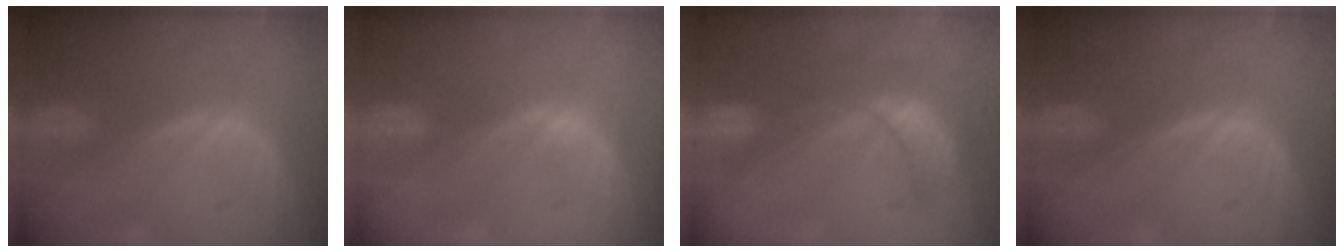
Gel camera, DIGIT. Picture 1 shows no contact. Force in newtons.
{"total": 1.3, "press": 1.1, "slide": 0.8}
{"total": 9.1, "press": 7.8, "slide": 4.7}
{"total": 0.0}